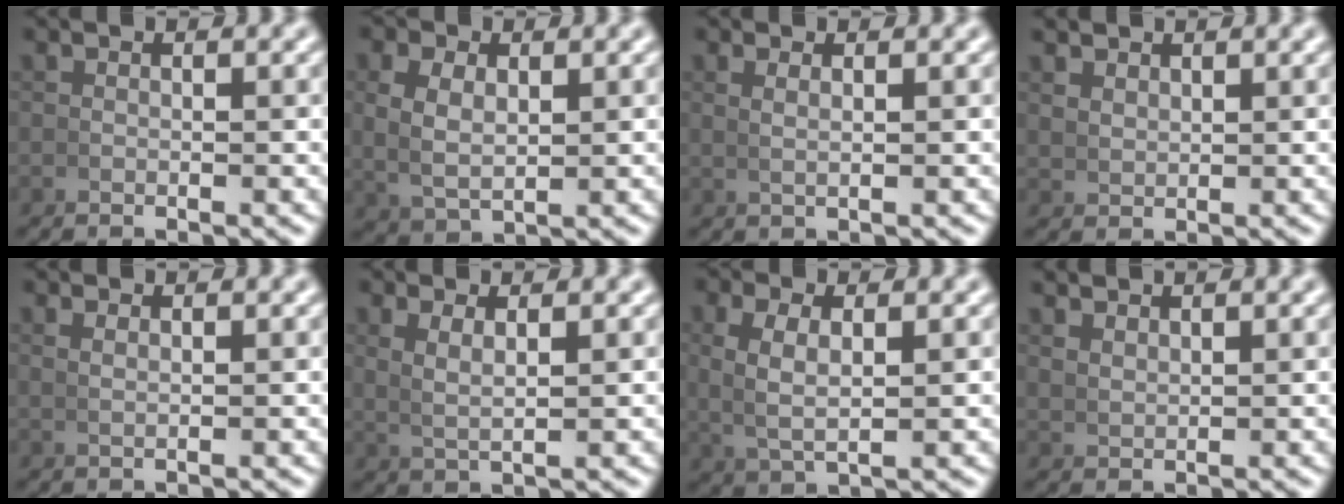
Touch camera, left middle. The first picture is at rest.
{"total": 3.8, "force": [0.9, 2.5, 2.8], "torque": [-0.058, -0.009, 0.030]}
{"total": 1.1, "force": [0.7, -0.4, 0.7], "torque": [-0.013, -0.001, 0.018]}
{"total": 1.9, "force": [1.8, 0.5, 0.5], "torque": [-0.008, 0.001, 0.043]}
{"total": 1.0, "force": [0.8, -0.4, 0.4], "torque": [-0.005, 0.001, 0.019]}
{"total": 2.4, "force": [1.2, 0.5, 2.0], "torque": [-0.036, -0.004, 0.032]}
{"total": 3.6, "force": [0.9, 1.6, 3.1], "torque": [-0.064, -0.003, 0.028]}
{"total": 1.9, "force": [1.8, 0.1, 0.4], "torque": [-0.005, 0.003, 0.043]}